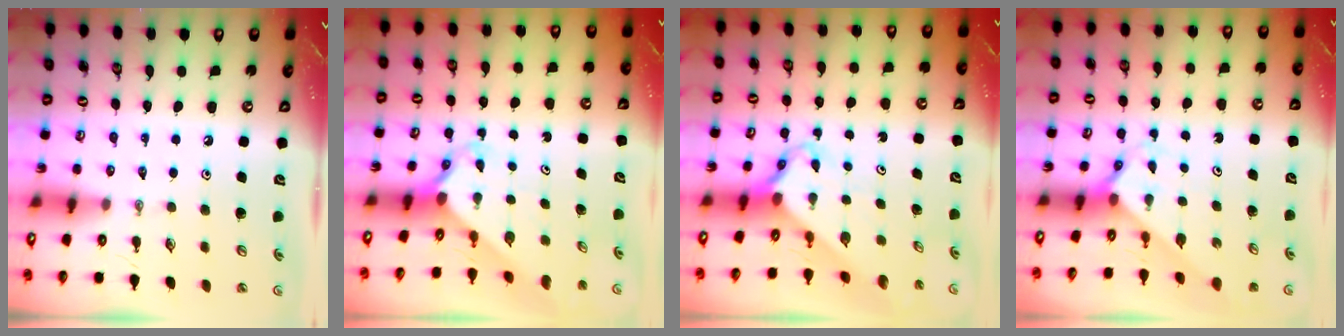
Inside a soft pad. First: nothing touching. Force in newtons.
{"total": 2.5, "press": 2.5, "slide": 0.3}
{"total": 2.6, "press": 2.6, "slide": 0.2}
{"total": 2.3, "press": 2.3, "slide": 0.2}